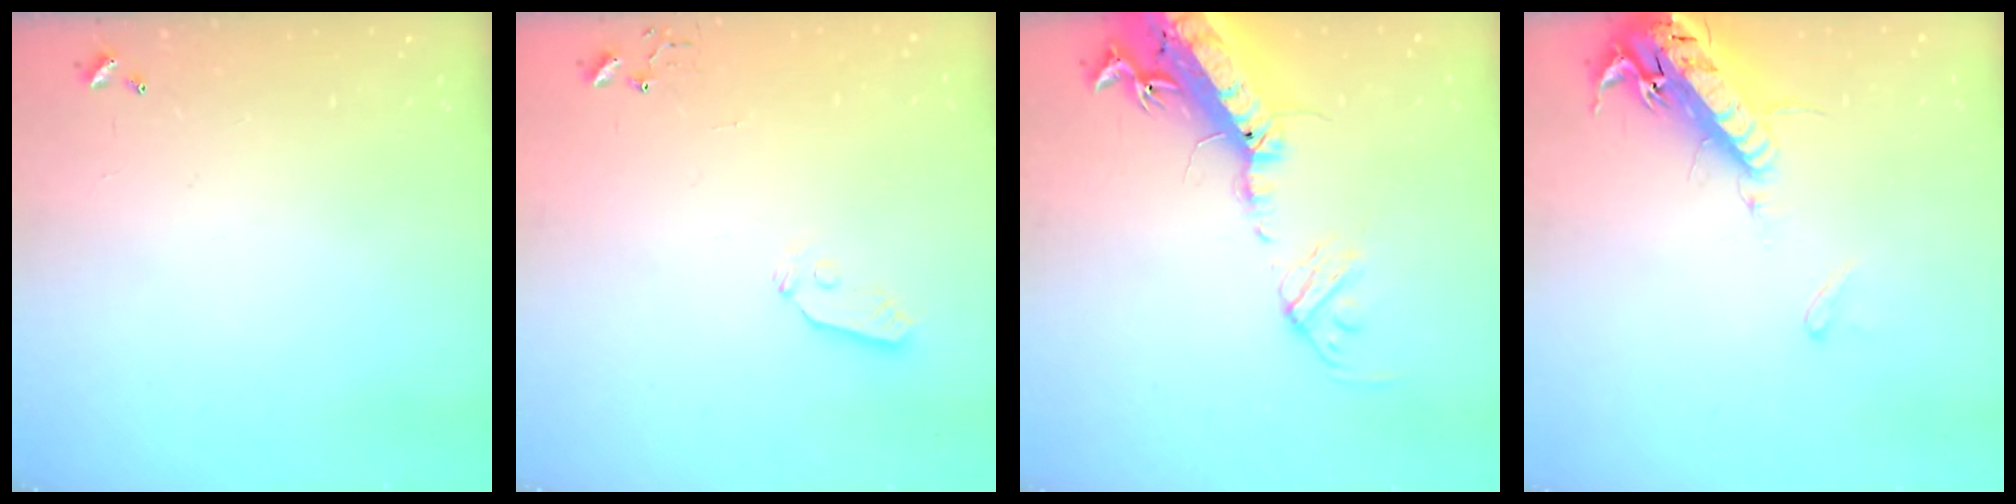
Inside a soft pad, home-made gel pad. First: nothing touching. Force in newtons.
{"total": 4.6, "press": 4.6, "slide": 0.3}
{"total": 23.3, "press": 22.7, "slide": 5.2}
{"total": 17.4, "press": 16.9, "slide": 4.1}